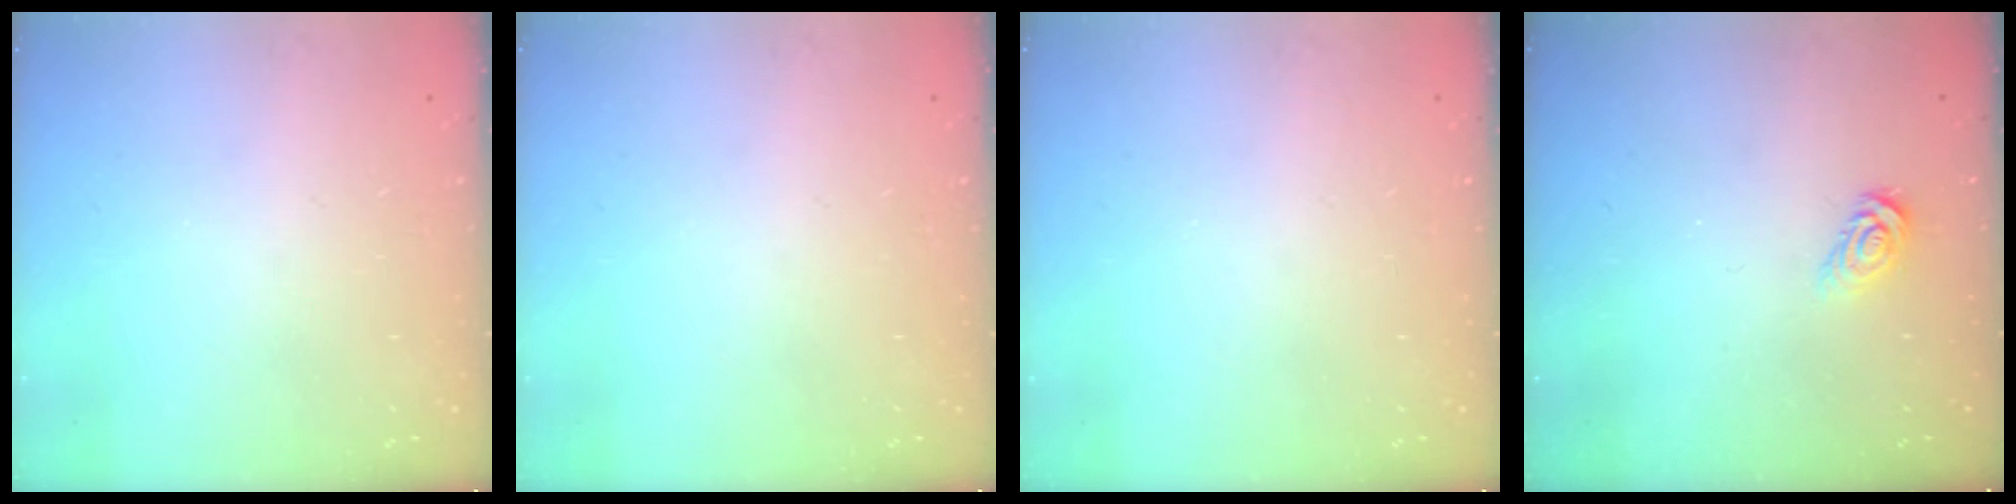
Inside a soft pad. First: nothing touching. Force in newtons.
{"total": 0.0}
{"total": 0.0}
{"total": 3.8, "press": 3.8, "slide": 0.4}